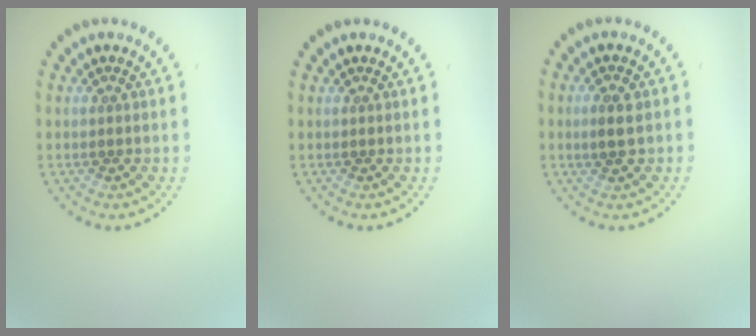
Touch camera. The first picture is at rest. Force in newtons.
{"total": 0.0}
{"total": 2.0, "press": 2.0, "slide": 0.3}